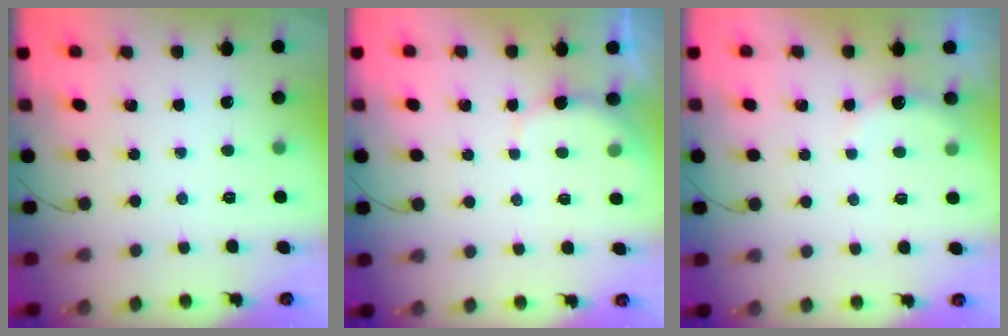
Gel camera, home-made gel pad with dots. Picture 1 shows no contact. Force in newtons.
{"total": 2.3, "press": 2.2, "slide": 0.6}
{"total": 2.8, "press": 2.6, "slide": 0.8}